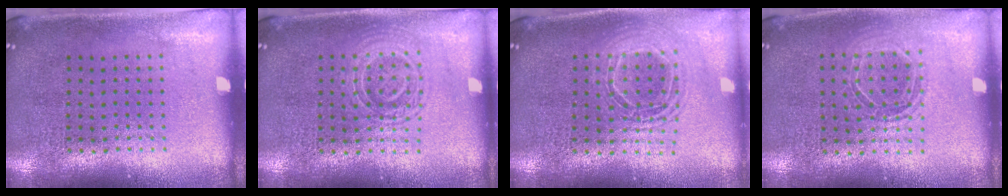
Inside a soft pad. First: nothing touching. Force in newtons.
{"total": 1.1, "press": 1.0, "slide": 0.3}
{"total": 1.6, "press": 1.4, "slide": 0.8}
{"total": 1.3, "press": 1.3, "slide": 0.5}